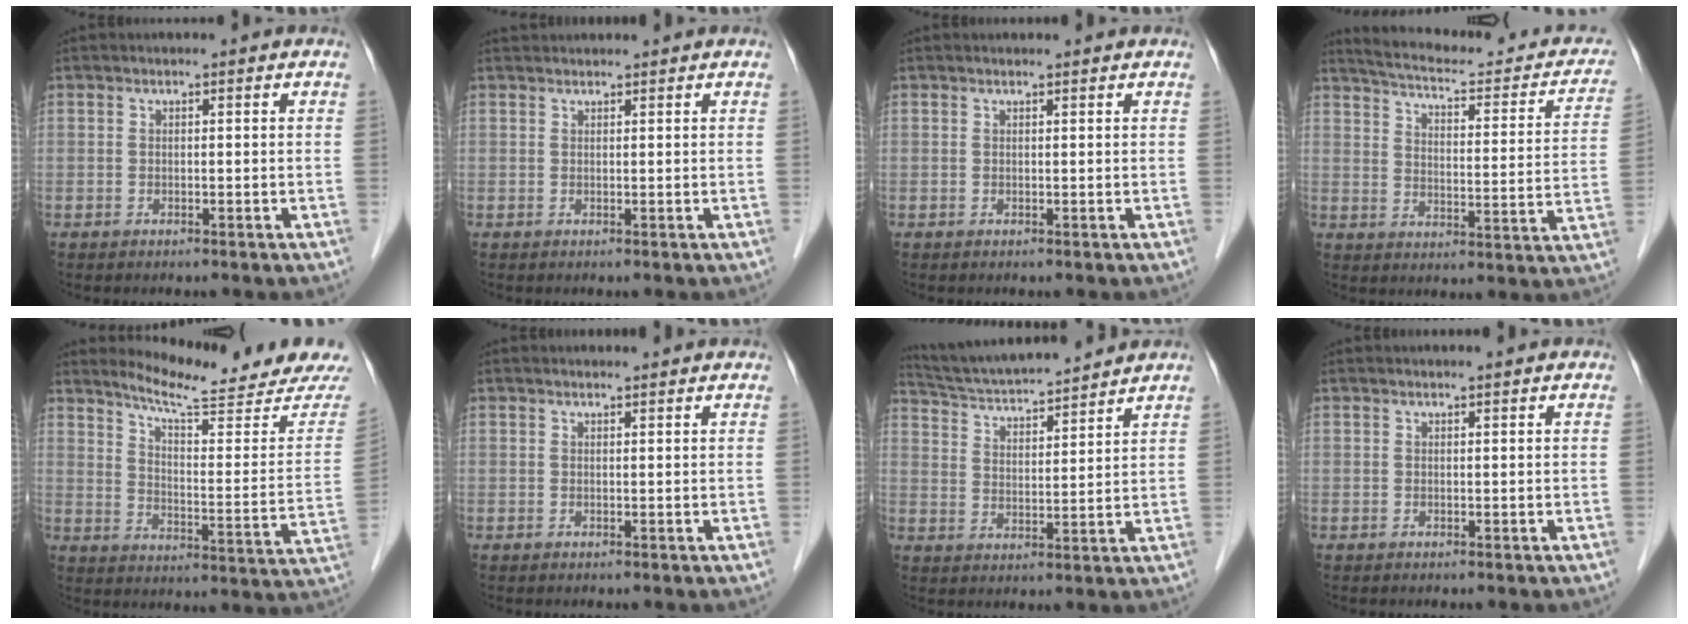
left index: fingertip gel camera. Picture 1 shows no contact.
{"total": 2.6, "force": [2.5, 0.2, 0.5], "torque": [-0.007, 0.031, 0.044]}
{"total": 1.1, "force": [1.1, 0.0, 0.2], "torque": [-0.010, 0.009, 0.016]}
{"total": 20.2, "force": [17.2, 5.1, 9.3], "torque": [-0.126, 0.001, 0.210]}
{"total": 16.5, "force": [15.7, -0.7, 5.0], "torque": [-0.081, -0.081, 0.209]}
{"total": 2.6, "force": [2.5, 0.2, 0.6], "torque": [-0.012, 0.015, 0.031]}
{"total": 13.9, "force": [13.0, 0.7, 5.1], "torque": [-0.097, 0.015, 0.214]}
{"total": 1.1, "force": [1.0, -0.1, 0.4], "torque": [-0.007, 0.007, 0.018]}